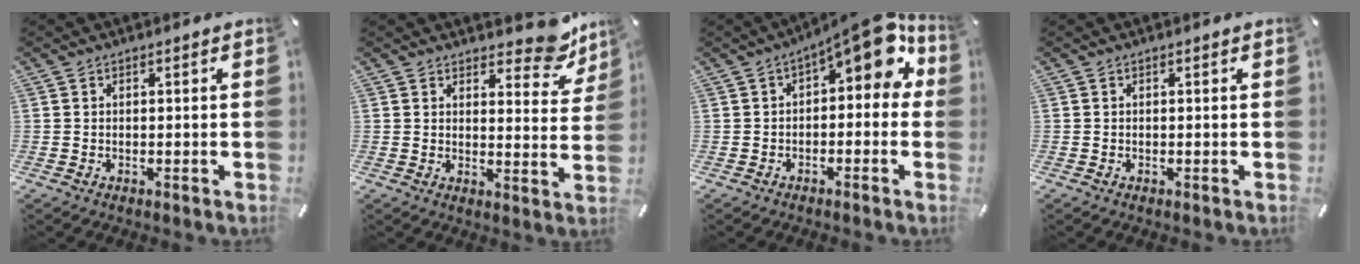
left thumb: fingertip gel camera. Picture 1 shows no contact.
{"total": 10.1, "force": [8.0, 4.5, 4.3], "torque": [-0.029, -0.063, 0.138]}
{"total": 9.4, "force": [4.0, 3.9, 7.6], "torque": [-0.103, -0.033, 0.063]}
{"total": 0.0}